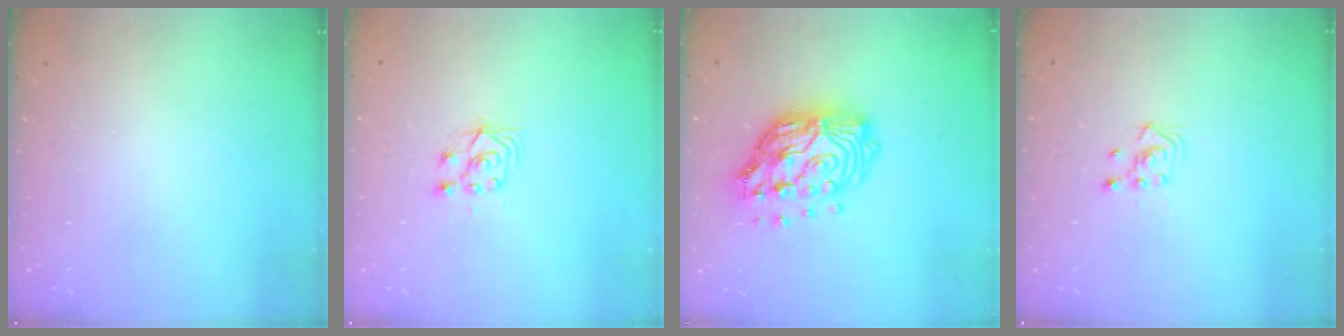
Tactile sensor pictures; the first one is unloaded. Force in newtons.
{"total": 4.4, "press": 4.2, "slide": 1.0}
{"total": 19.1, "press": 19.0, "slide": 1.5}
{"total": 2.5, "press": 2.3, "slide": 1.0}